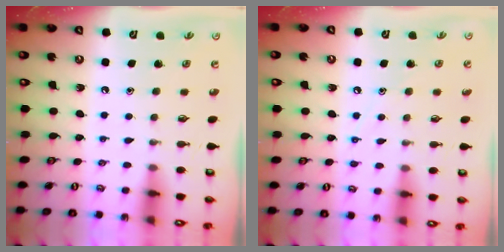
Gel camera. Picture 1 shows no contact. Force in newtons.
{"total": 5.1, "press": 5.1, "slide": 0.6}